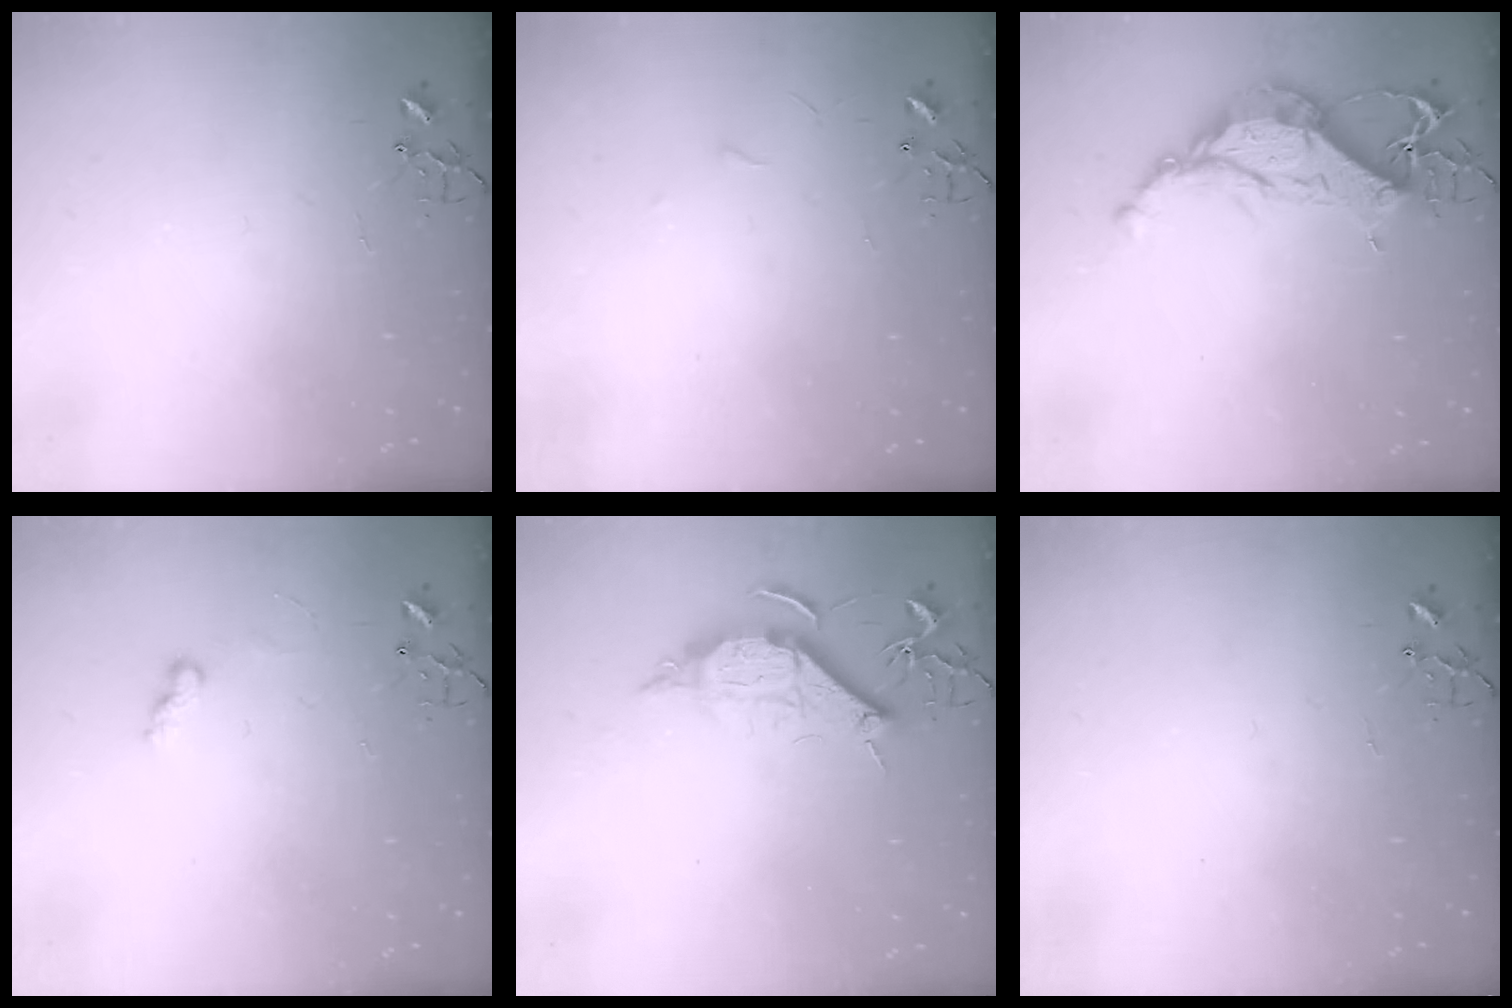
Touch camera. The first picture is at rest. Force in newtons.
{"total": 3.4, "press": 3.3, "slide": 0.4}
{"total": 13.8, "press": 13.8, "slide": 1.1}
{"total": 6.1, "press": 6.1, "slide": 0.3}
{"total": 10.1, "press": 10.0, "slide": 0.8}
{"total": 0.0}